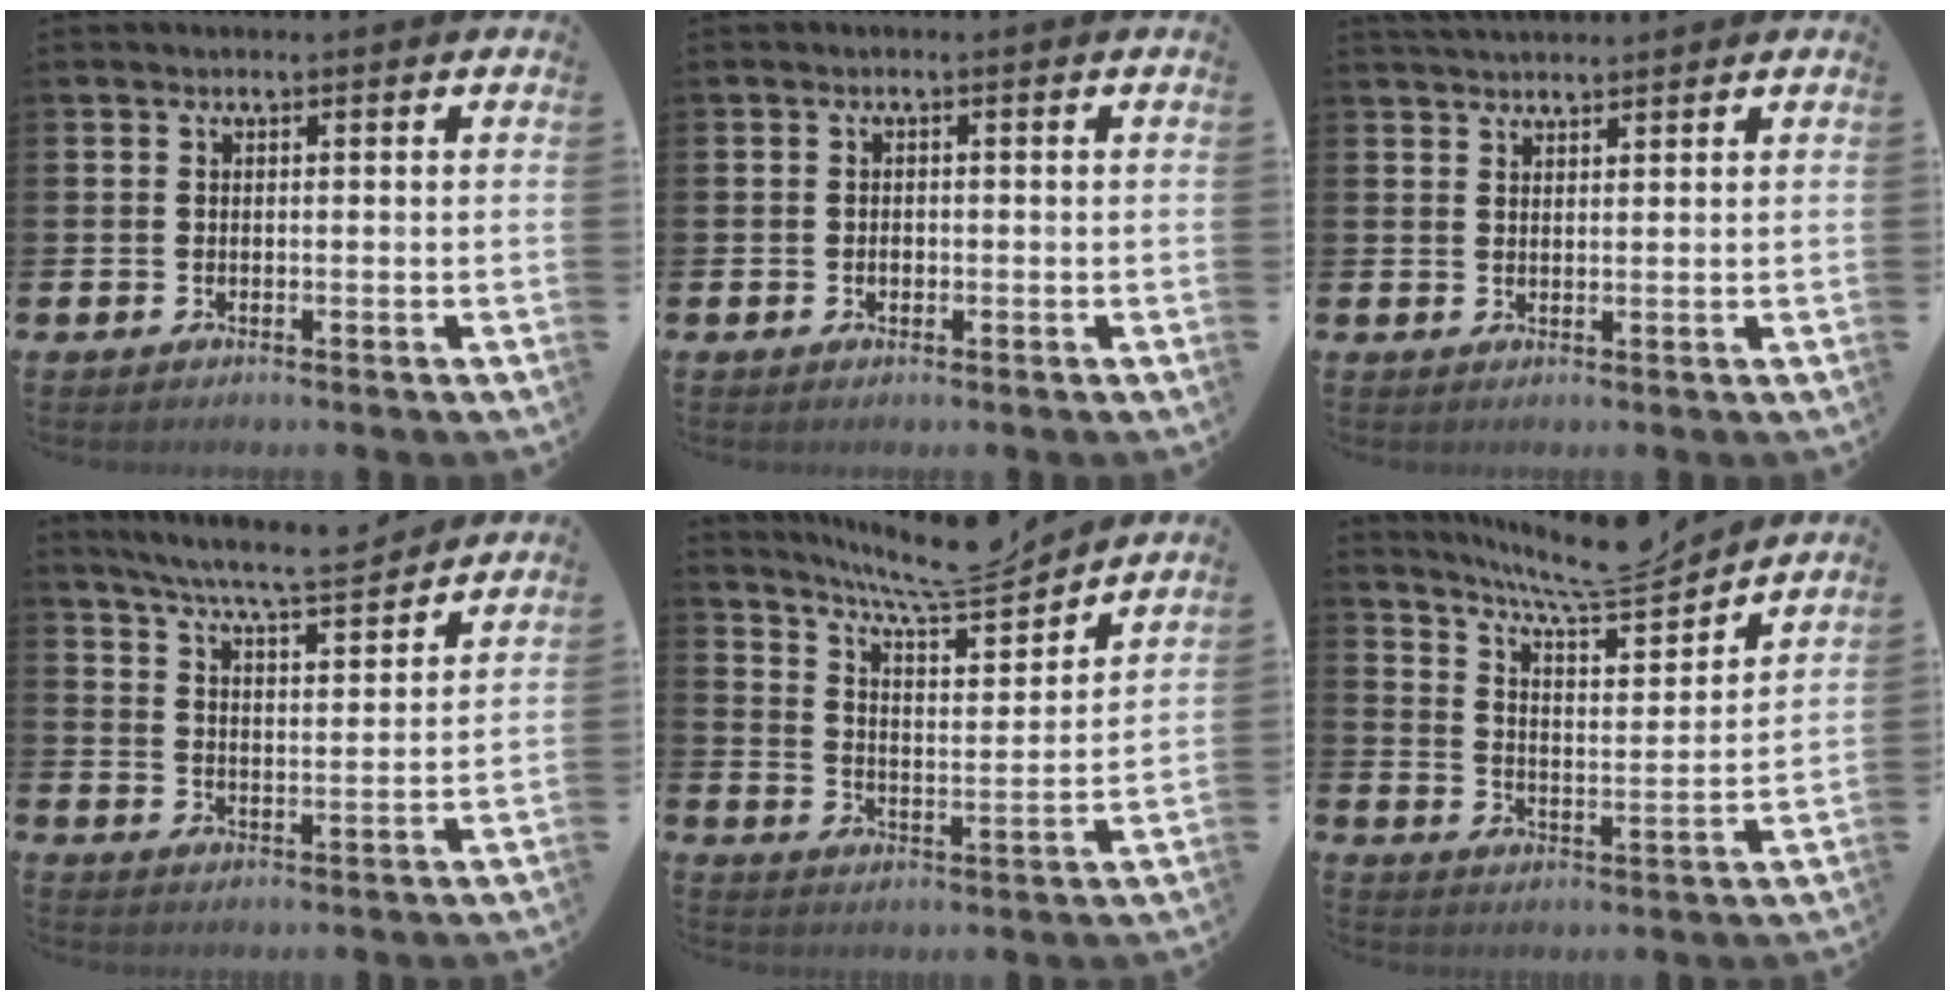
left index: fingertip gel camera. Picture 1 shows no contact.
{"total": 1.0, "force": [-0.2, 0.8, 0.6], "torque": [-0.009, 0.003, -0.007]}
{"total": 2.5, "force": [2.4, 0.4, 0.3], "torque": [-0.009, -0.008, 0.045]}
{"total": 7.2, "force": [6.8, 0.0, 2.4], "torque": [-0.073, -0.044, 0.118]}
{"total": 9.2, "force": [8.5, 1.0, 3.6], "torque": [-0.087, -0.058, 0.149]}
{"total": 9.3, "force": [8.6, 1.0, 3.6], "torque": [-0.096, -0.054, 0.152]}